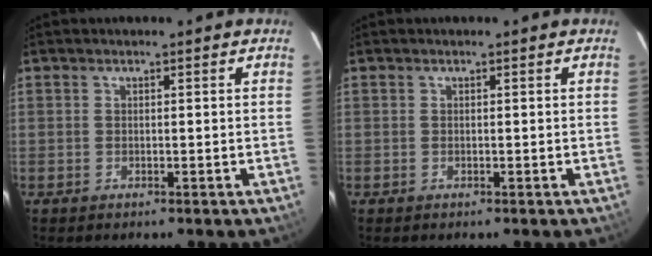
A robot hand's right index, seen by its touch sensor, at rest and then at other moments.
{"total": 0.0}